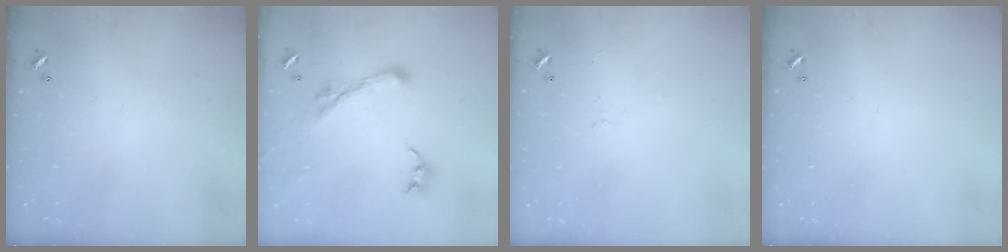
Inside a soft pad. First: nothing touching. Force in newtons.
{"total": 2.8, "press": 2.5, "slide": 1.3}
{"total": 0.5, "press": 0.1, "slide": 0.5}
{"total": 0.0}